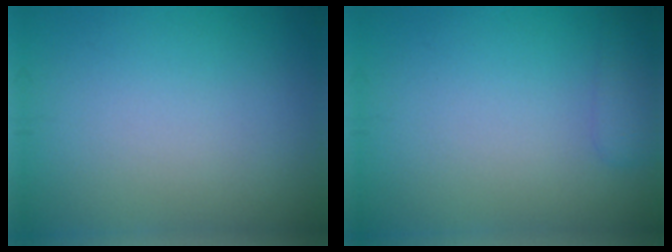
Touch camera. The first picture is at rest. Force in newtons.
{"total": 1.5, "press": 1.5, "slide": 0.1}